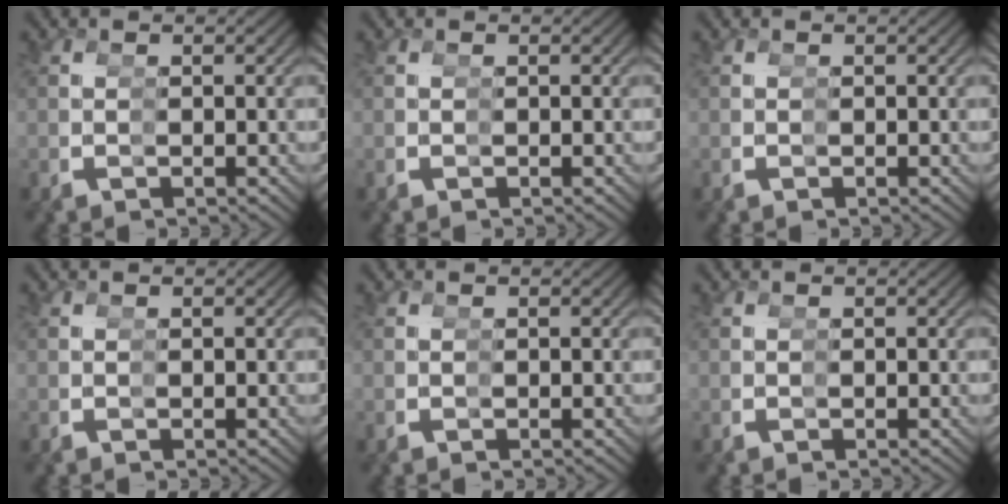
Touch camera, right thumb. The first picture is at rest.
{"total": 0.0}
{"total": 0.0}
{"total": 0.0}
{"total": 0.0}
{"total": 0.0}